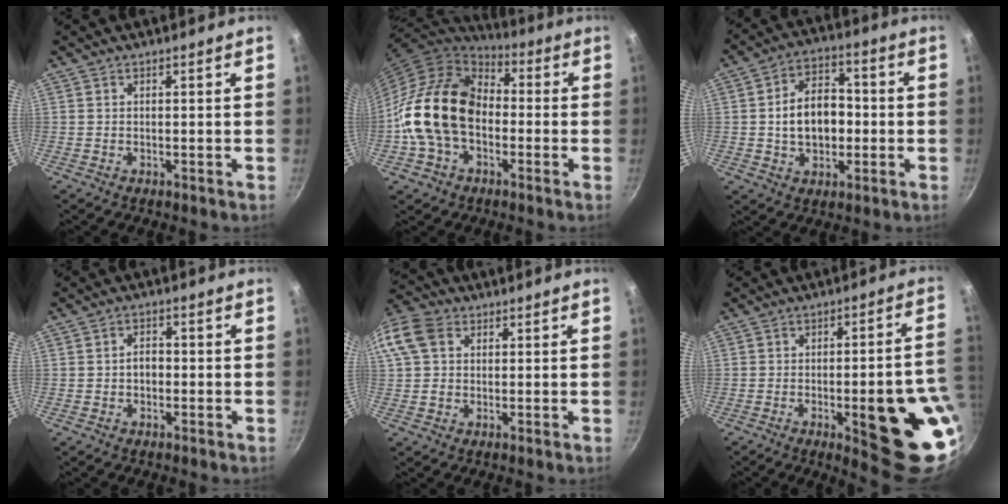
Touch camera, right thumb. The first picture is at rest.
{"total": 18.7, "force": [-2.3, 13.3, 12.9], "torque": [-0.208, 0.044, -0.056]}
{"total": 12.0, "force": [-0.7, 8.4, 8.5], "torque": [-0.110, 0.024, -0.014]}
{"total": 3.2, "force": [-0.4, 2.3, 2.2], "torque": [-0.018, 0.013, -0.006]}
{"total": 12.9, "force": [3.4, 10.2, 7.1], "torque": [-0.153, 0.023, 0.050]}
{"total": 20.2, "force": [-5.2, 5.7, 18.7], "torque": [-0.186, 0.017, -0.060]}